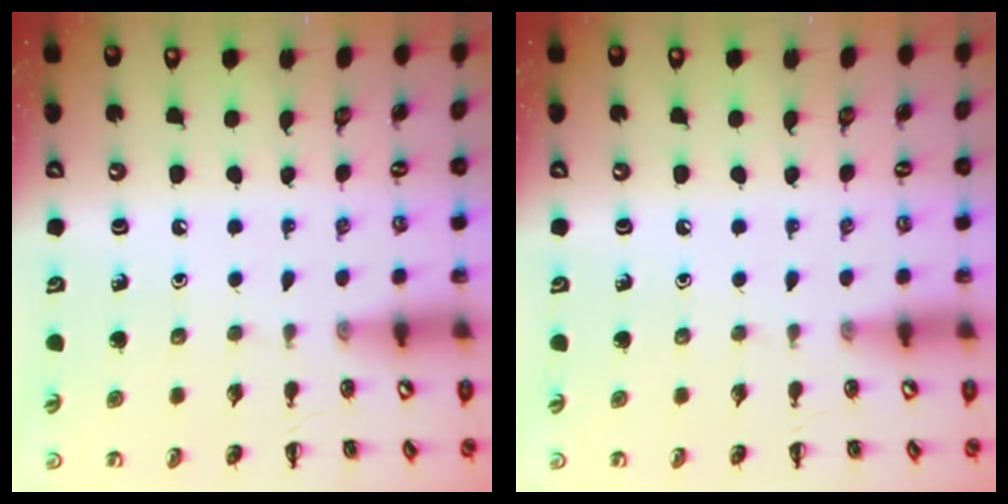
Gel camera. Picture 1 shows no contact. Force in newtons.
{"total": 0.0}